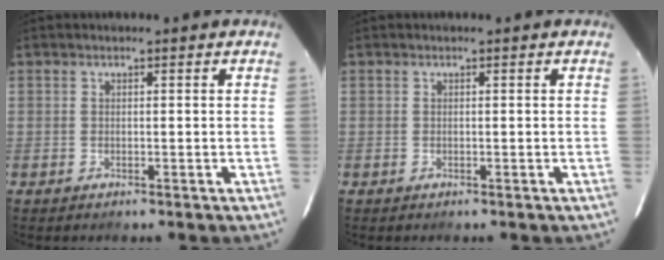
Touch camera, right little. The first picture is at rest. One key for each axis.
{"total": 0.0}